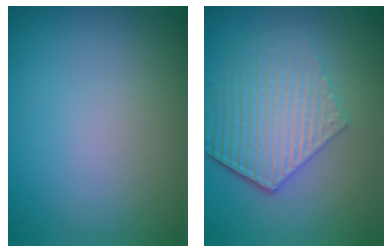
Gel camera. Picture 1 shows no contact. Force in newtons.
{"total": 5.8, "press": 4.4, "slide": 3.8}